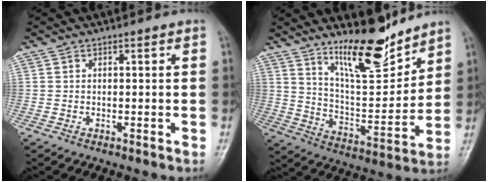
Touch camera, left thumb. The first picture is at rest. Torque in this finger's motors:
{"motor_torque": [0.42, 0.18, 1.39, -1.37, 0.14]}